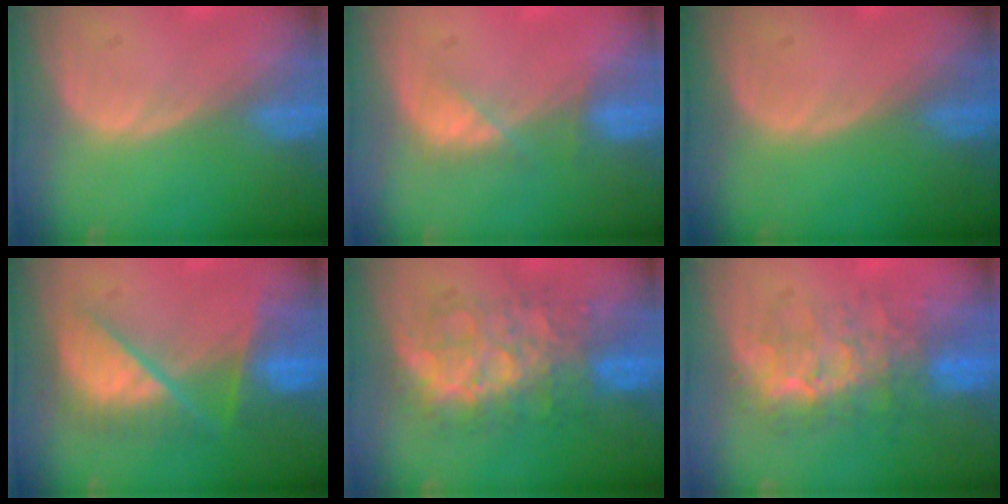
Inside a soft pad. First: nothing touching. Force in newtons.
{"total": 2.9, "press": 2.9, "slide": 0.7}
{"total": 0.0}
{"total": 8.2, "press": 8.2, "slide": 0.6}
{"total": 8.9, "press": 8.9, "slide": 0.5}
{"total": 8.0, "press": 7.8, "slide": 1.5}